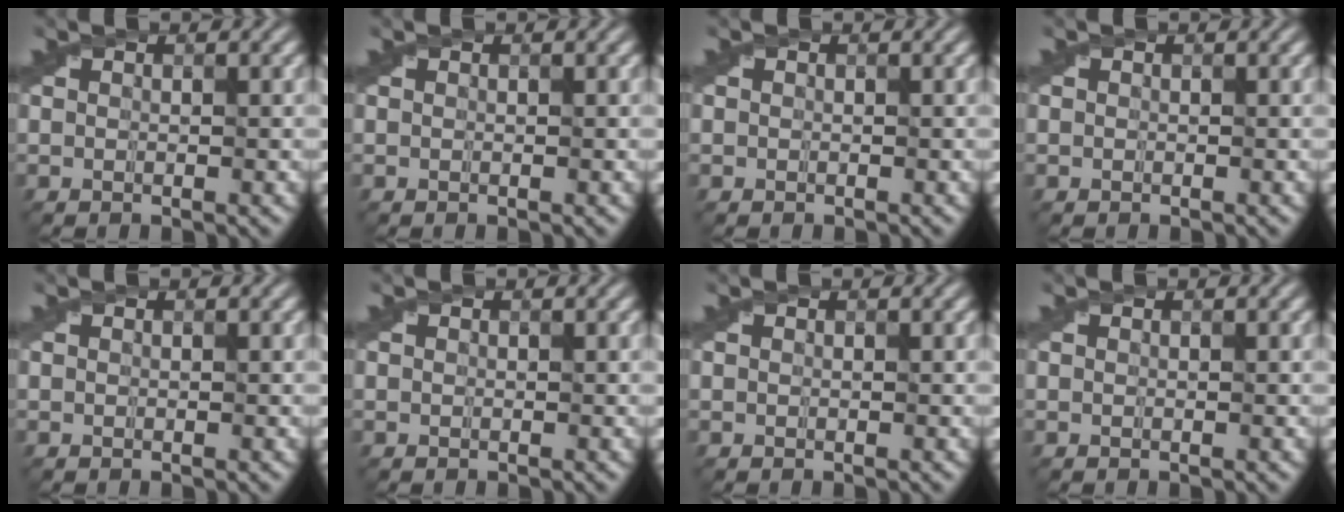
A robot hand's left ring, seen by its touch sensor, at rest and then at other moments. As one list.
[{"total": 0.0}, {"total": 1.6, "force": [0.2, 1.5, 0.4], "torque": [-0.011, -0.002, -0.002]}, {"total": 1.3, "force": [0.1, 1.2, 0.3], "torque": [-0.005, -0.004, -0.003]}, {"total": 0.0}, {"total": 0.7, "force": [0.0, 0.7, 0.1], "torque": [-0.001, -0.004, -0.002]}, {"total": 0.0}, {"total": 0.0}]